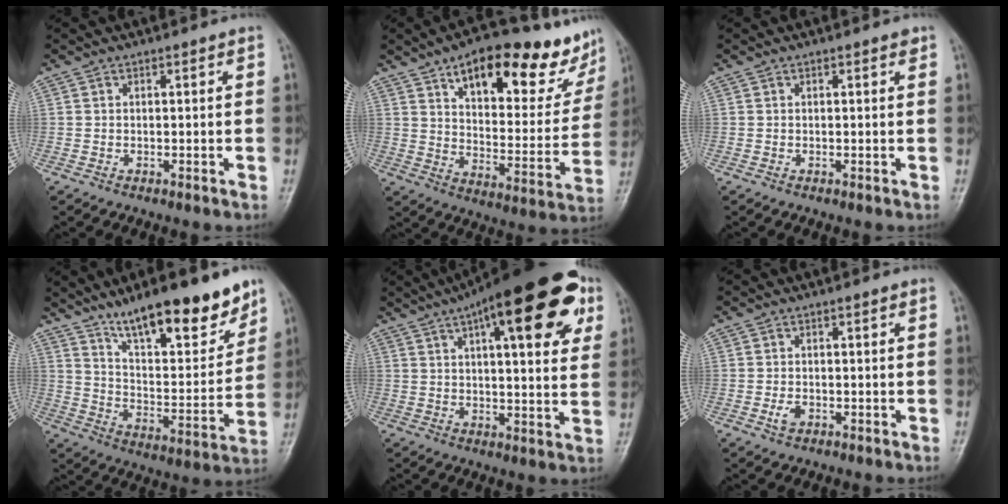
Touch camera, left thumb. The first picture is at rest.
{"total": 24.4, "force": [15.0, 9.3, 16.9], "torque": [-0.184, -0.042, 0.219]}
{"total": 0.6, "force": [0.4, 0.3, 0.4], "torque": [-0.006, -0.001, 0.002]}
{"total": 19.6, "force": [13.8, 5.8, 12.8], "torque": [-0.155, -0.078, 0.229]}
{"total": 24.8, "force": [11.2, 8.2, 20.5], "torque": [-0.275, 0.009, 0.153]}
{"total": 1.9, "force": [-0.7, 1.2, 1.3], "torque": [-0.024, 0.002, -0.014]}